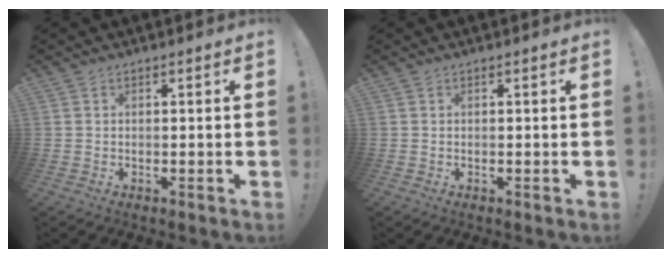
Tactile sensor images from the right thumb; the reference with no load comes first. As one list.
[{"total": 0.0}]